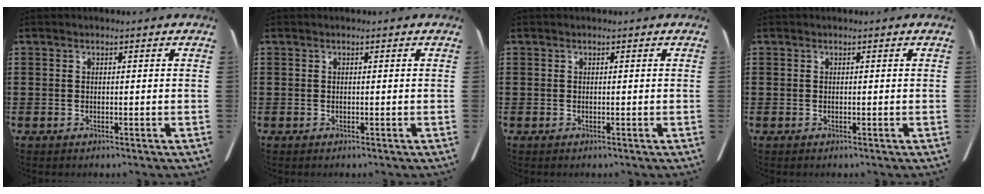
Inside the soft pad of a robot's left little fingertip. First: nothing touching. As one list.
[{"total": 0.0}, {"total": 0.0}, {"total": 0.0}]